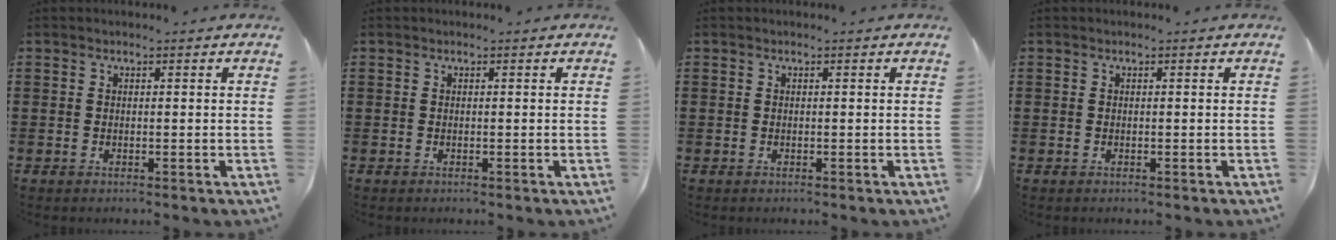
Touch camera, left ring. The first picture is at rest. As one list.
[{"total": 0.0}, {"total": 0.0}, {"total": 0.0}]